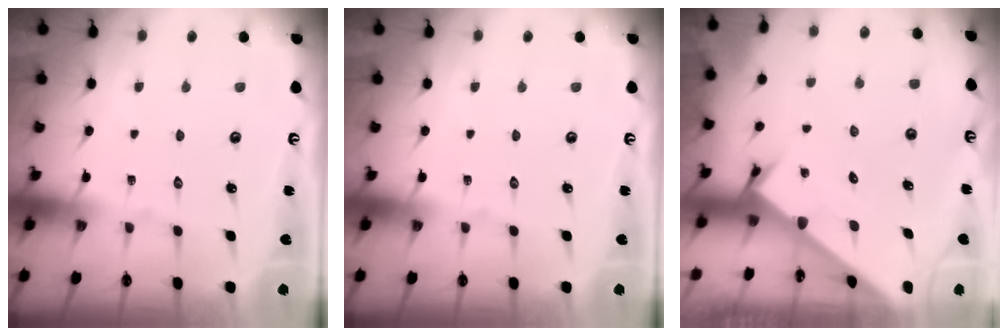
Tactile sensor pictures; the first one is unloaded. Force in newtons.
{"total": 0.0}
{"total": 2.2, "press": 2.2, "slide": 0.1}